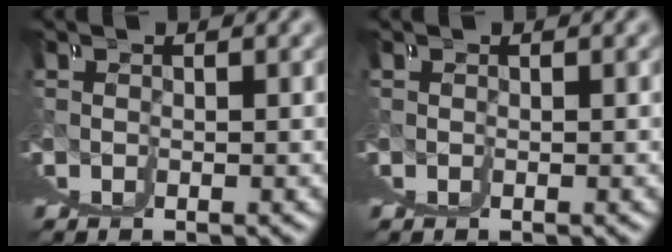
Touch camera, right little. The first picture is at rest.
{"total": 0.0}